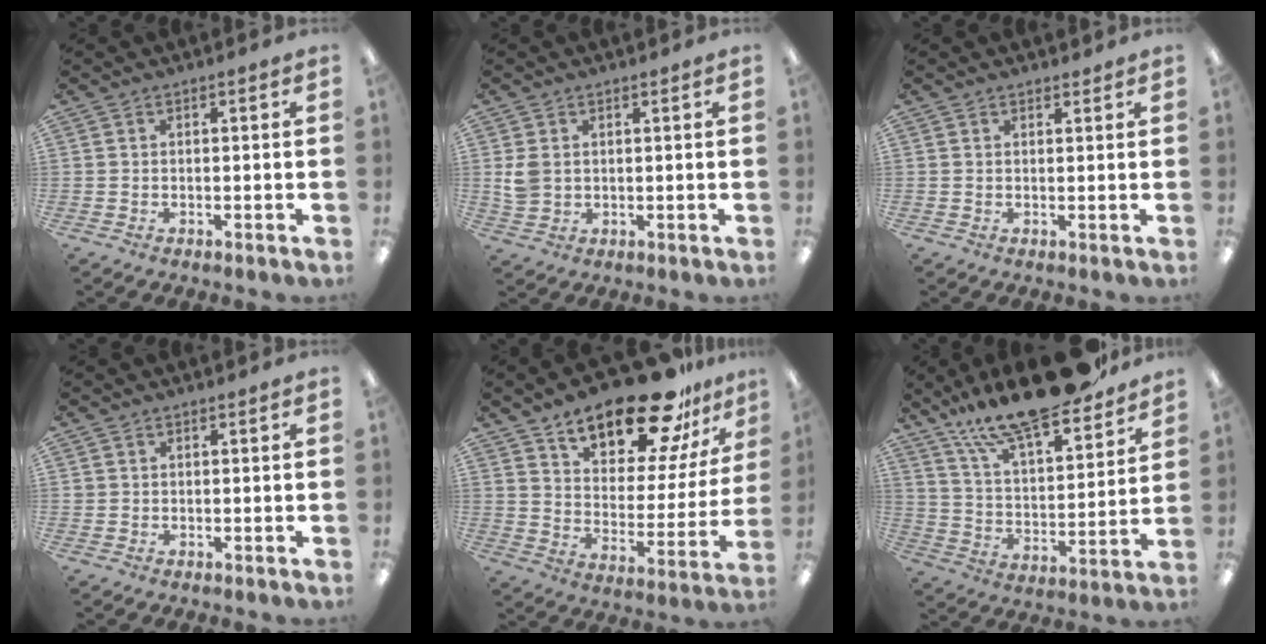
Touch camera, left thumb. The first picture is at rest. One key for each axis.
{"total": 4.3, "fx": 1.2, "fy": 3.5, "fz": 2.2, "tx": -0.037, "ty": 0.003, "tz": 0.023}
{"total": 1.0, "fx": 0.9, "fy": 0.4, "fz": 0.0, "tx": 0.008, "ty": -0.005, "tz": 0.017}
{"total": 0.7, "fx": 0.3, "fy": 0.6, "fz": 0.0, "tx": 0.001, "ty": 0.004, "tz": 0.005}
{"total": 21.5, "fx": 16.4, "fy": 7.7, "fz": 11.5, "tx": -0.176, "ty": -0.110, "tz": 0.276}
{"total": 20.4, "fx": 17.3, "fy": 4.7, "fz": 9.7, "tx": -0.165, "ty": -0.116, "tz": 0.297}